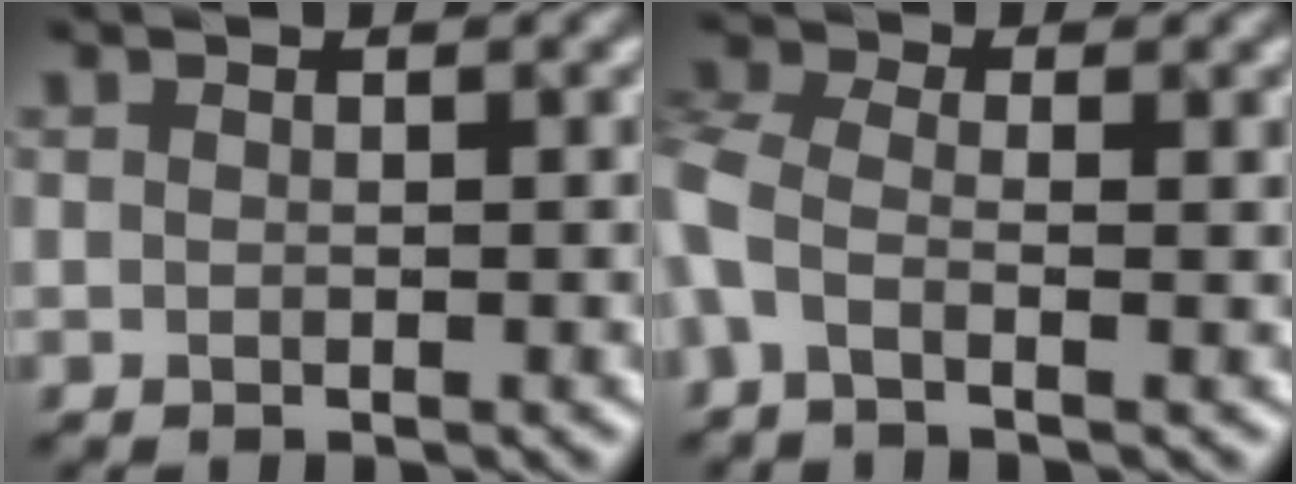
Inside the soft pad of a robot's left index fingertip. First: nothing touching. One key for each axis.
{"total": 3.9, "fx": -0.9, "fy": 2.0, "fz": 3.2, "tx": -0.090, "ty": -0.004, "tz": -0.037}